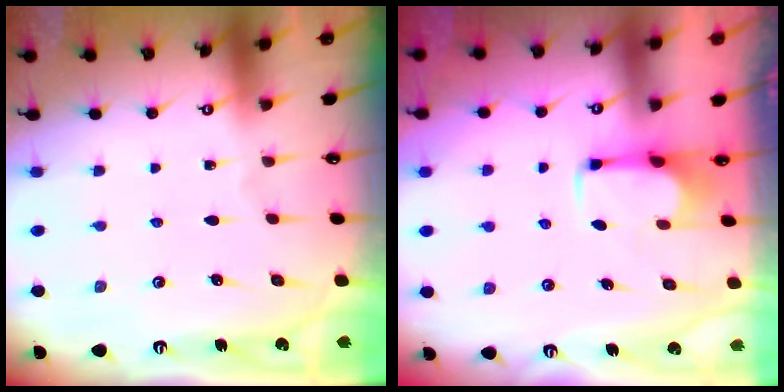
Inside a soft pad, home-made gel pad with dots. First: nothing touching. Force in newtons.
{"total": 2.8, "press": 2.7, "slide": 0.7}